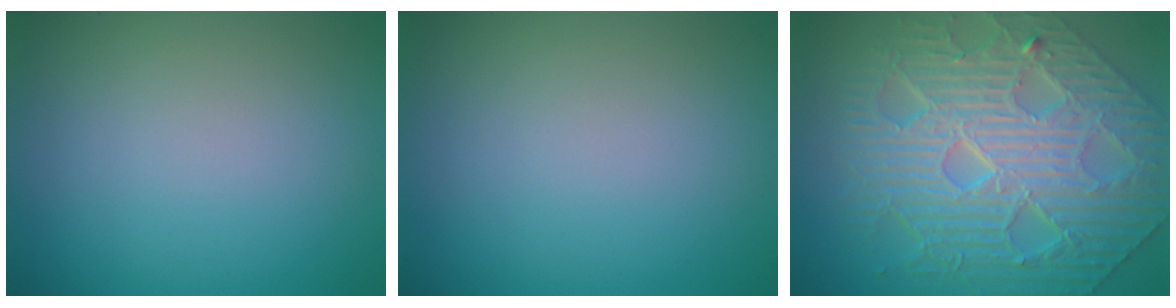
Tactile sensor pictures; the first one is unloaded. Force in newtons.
{"total": 0.0}
{"total": 10.1, "press": 7.6, "slide": 6.6}